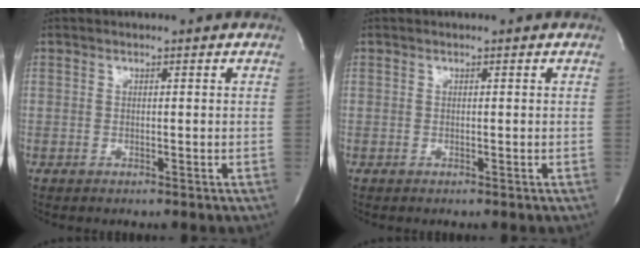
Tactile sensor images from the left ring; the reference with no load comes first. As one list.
[{"total": 0.0}]